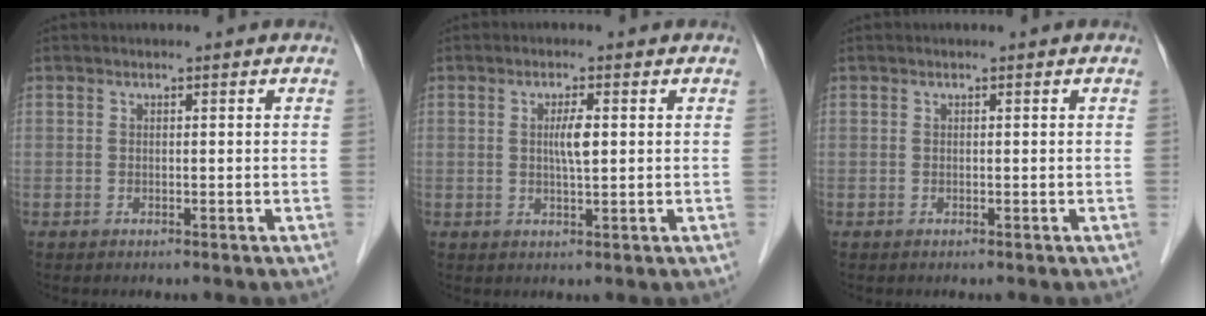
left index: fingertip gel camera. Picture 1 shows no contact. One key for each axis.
{"total": 2.8, "fx": 0.1, "fy": 0.3, "fz": 2.8, "tx": -0.049, "ty": -0.005, "tz": -0.001}
{"total": 0.0}